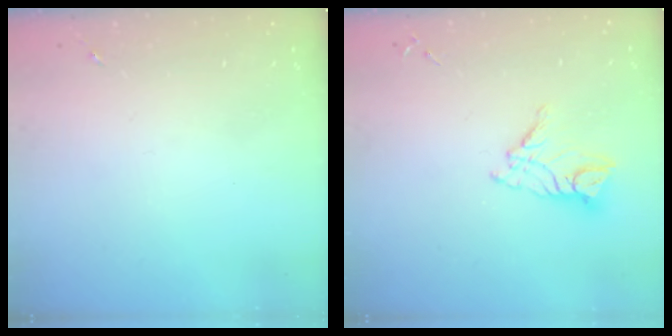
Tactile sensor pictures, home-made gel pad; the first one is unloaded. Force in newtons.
{"total": 10.7, "press": 10.6, "slide": 0.9}